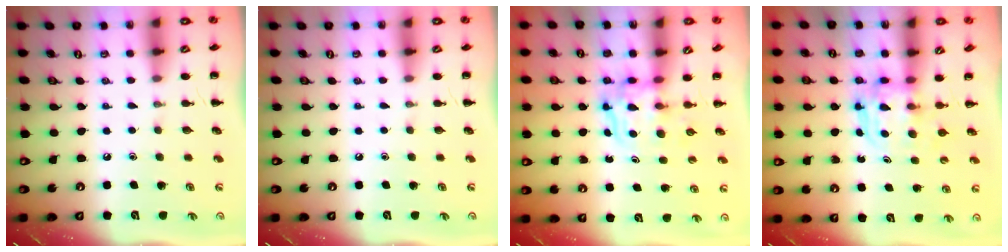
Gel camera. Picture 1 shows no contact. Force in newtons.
{"total": 0.0}
{"total": 3.5, "press": 3.5, "slide": 0.2}
{"total": 3.6, "press": 3.6, "slide": 0.2}